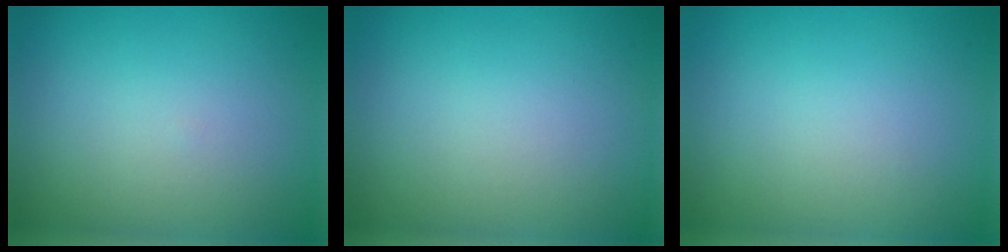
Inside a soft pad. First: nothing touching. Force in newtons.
{"total": 0.0}
{"total": 0.0}